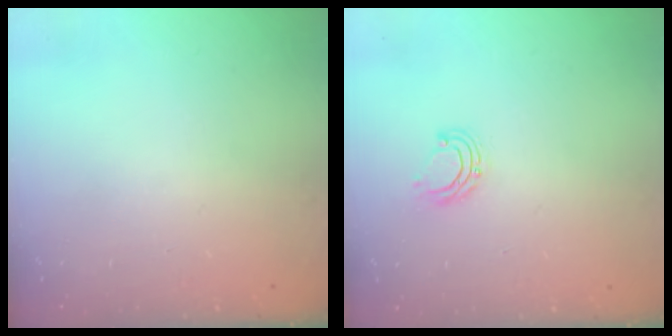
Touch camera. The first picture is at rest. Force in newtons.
{"total": 6.6, "press": 6.6, "slide": 0.5}